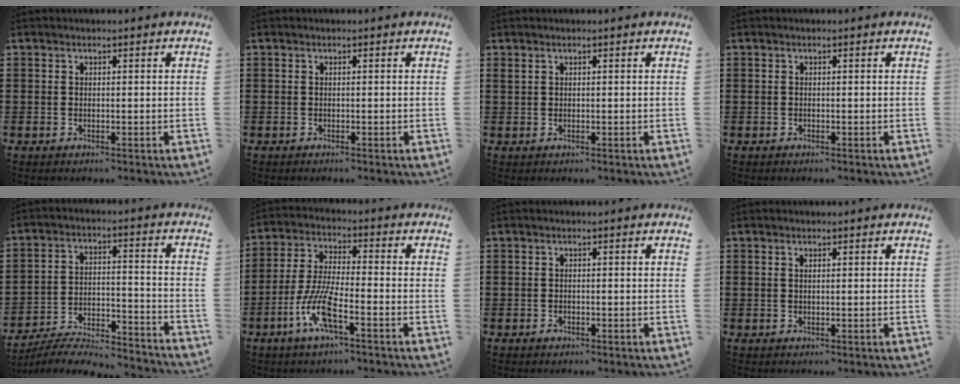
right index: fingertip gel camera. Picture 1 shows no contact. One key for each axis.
{"total": 0.0}
{"total": 0.8, "fx": 0.6, "fy": 0.5, "fz": 0.2, "tx": -0.006, "ty": 0.004, "tz": 0.012}
{"total": 0.0}
{"total": 6.4, "fx": -6.1, "fy": 0.4, "fz": 1.6, "tx": -0.034, "ty": -0.001, "tz": -0.125}
{"total": 8.5, "fx": -4.1, "fy": 1.7, "fz": 7.2, "tx": -0.170, "ty": -0.014, "tz": -0.082}
{"total": 0.7, "fx": -0.5, "fy": 0.4, "fz": 0.2, "tx": -0.004, "ty": 0.000, "tz": -0.010}
{"total": 0.6, "fx": 0.2, "fy": 0.2, "fz": 0.5, "tx": -0.012, "ty": 0.001, "tz": 0.005}